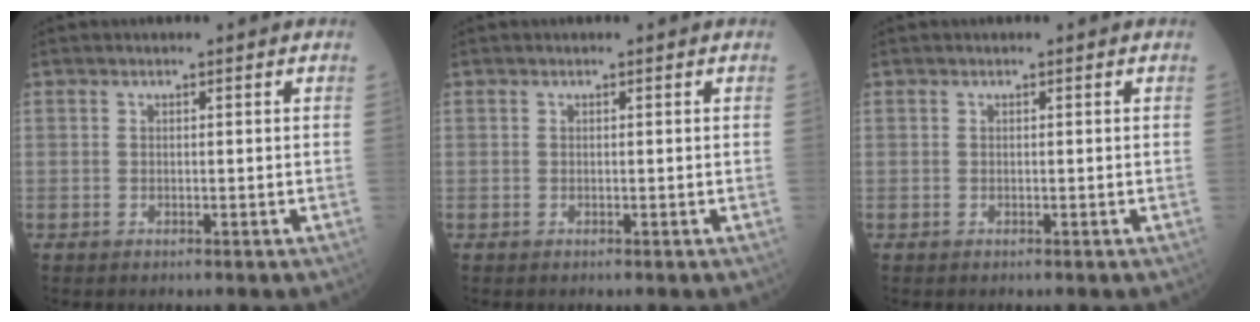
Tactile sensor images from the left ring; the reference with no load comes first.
{"total": 0.0}
{"total": 0.0}